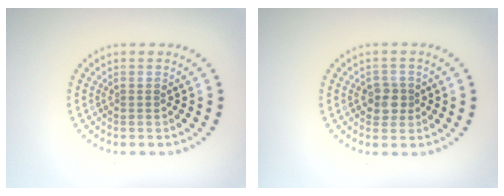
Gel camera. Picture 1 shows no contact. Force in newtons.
{"total": 2.0, "press": 1.9, "slide": 0.7}